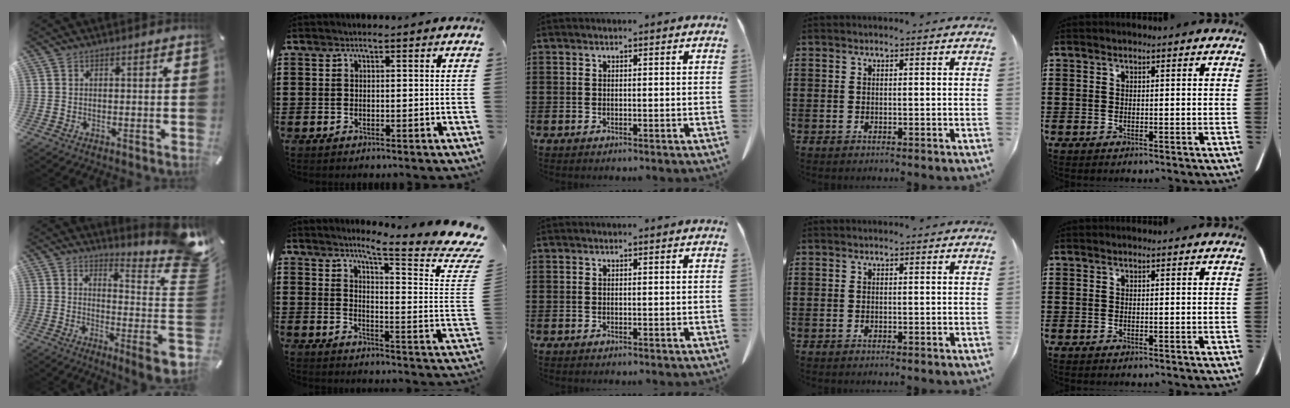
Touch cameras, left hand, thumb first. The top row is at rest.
{"thumb": {"total": 13.3, "force": [4.3, -1.2, 12.5], "torque": [-0.161, -0.096, 0.053]}, "index": {"total": 6.3, "force": [5.0, -0.8, 3.7], "torque": [-0.071, -0.054, 0.072]}}